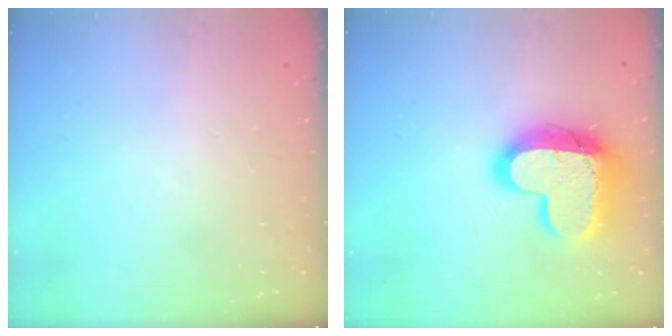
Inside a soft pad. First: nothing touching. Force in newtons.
{"total": 19.1, "press": 19.0, "slide": 1.5}